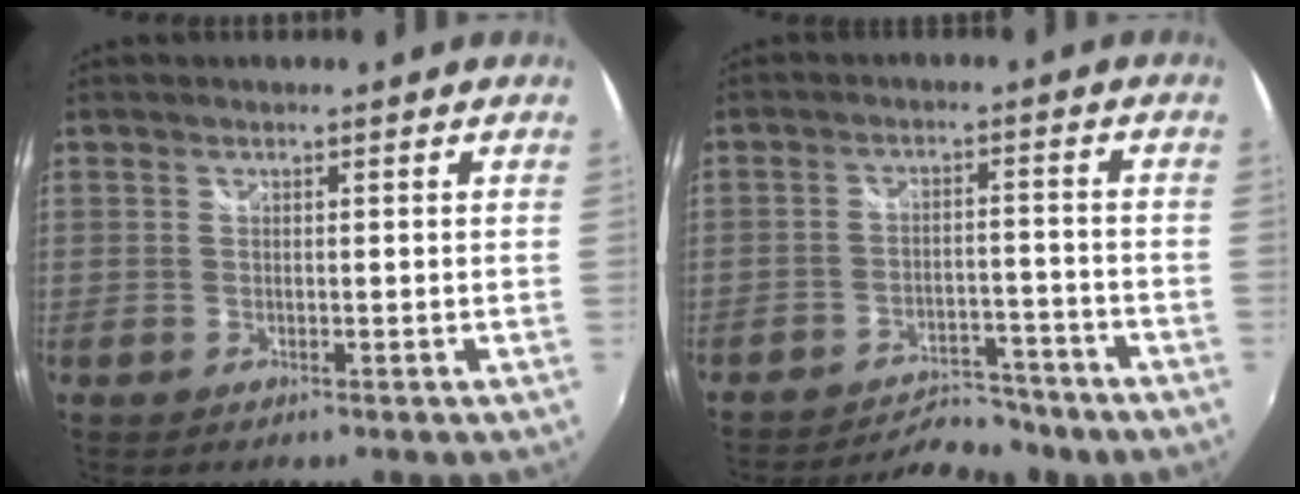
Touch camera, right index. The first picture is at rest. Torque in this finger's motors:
{"motor_torque": [0.33, -0.50, 0.02, 0.01]}